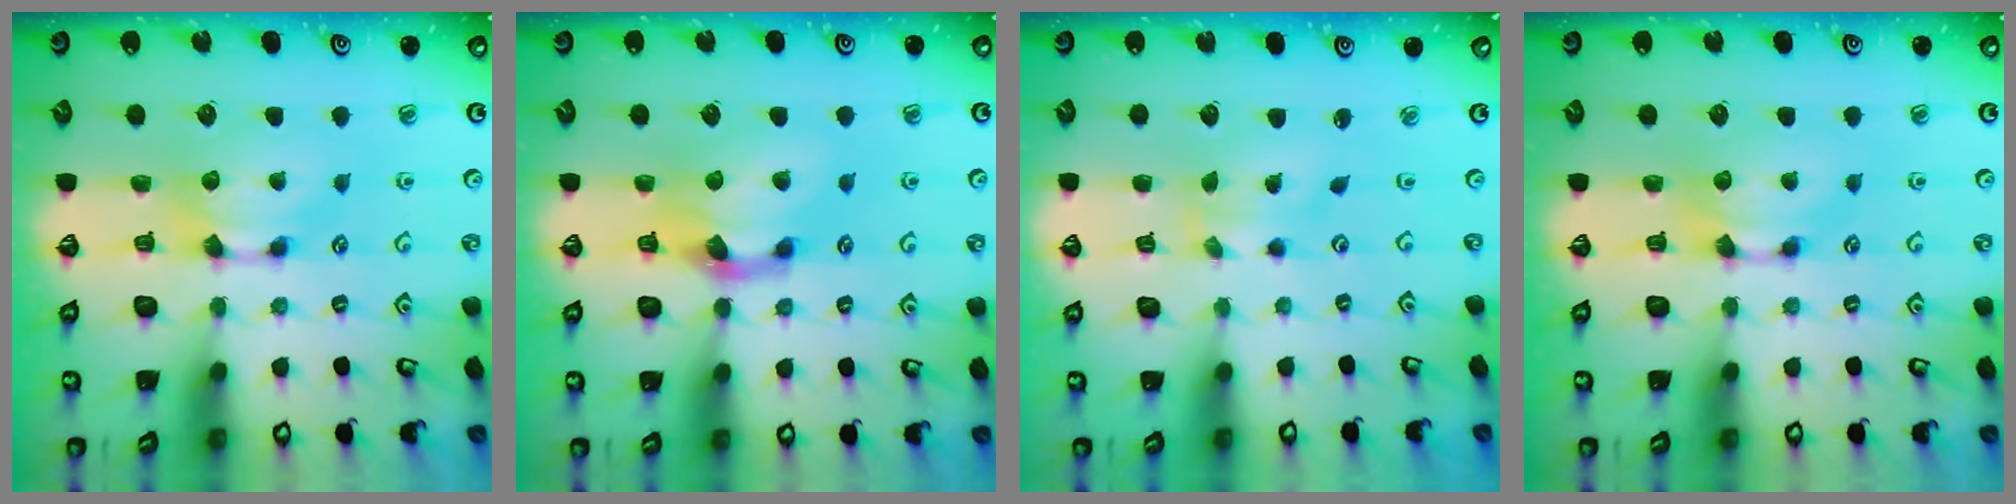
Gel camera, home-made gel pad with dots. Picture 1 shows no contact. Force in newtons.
{"total": 2.6, "press": 1.9, "slide": 1.7}
{"total": 2.2, "press": 2.0, "slide": 1.0}
{"total": 0.0}